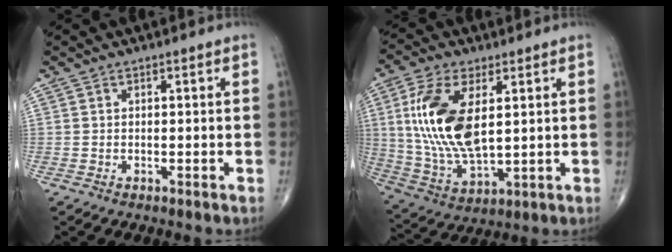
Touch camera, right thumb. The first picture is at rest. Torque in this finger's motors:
{"motor_torque": [1.99, 1.92, 1.49, 0.20, 0.24]}